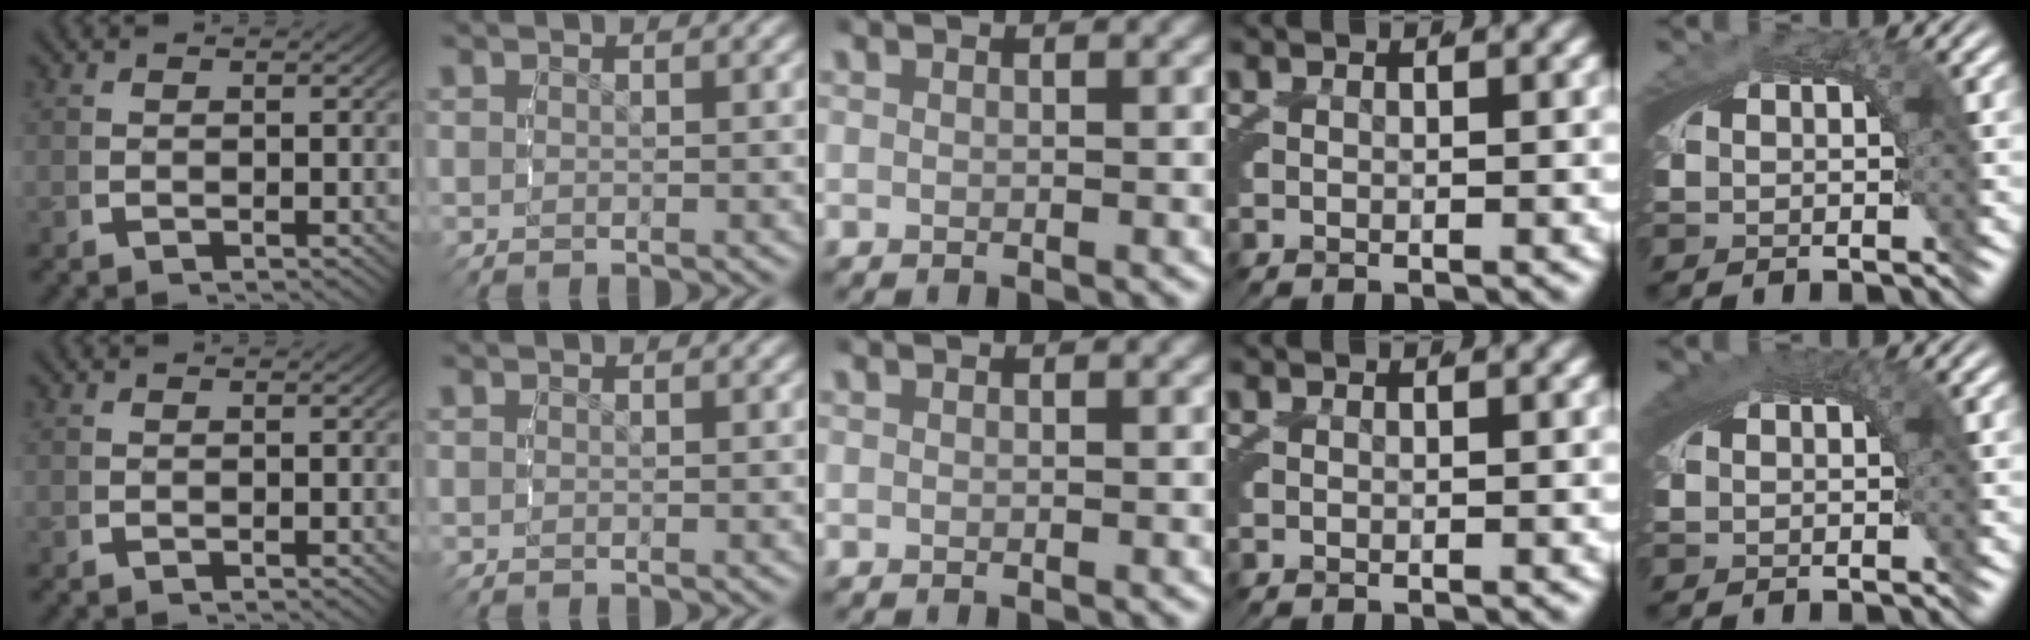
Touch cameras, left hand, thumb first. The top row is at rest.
{"little": {"total": 1.8, "force": [0.7, 0.3, 1.6], "torque": [-0.020, 0.006, 0.012]}}